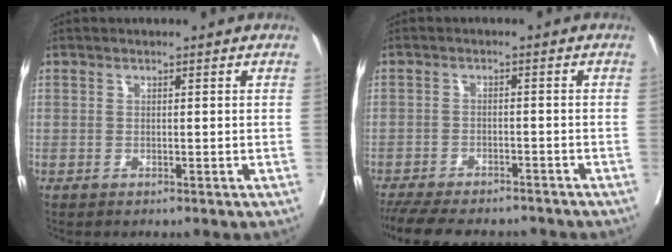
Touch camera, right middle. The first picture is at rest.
{"total": 14.3, "force": [-12.6, 3.7, 5.6], "torque": [-0.124, -0.012, -0.172]}